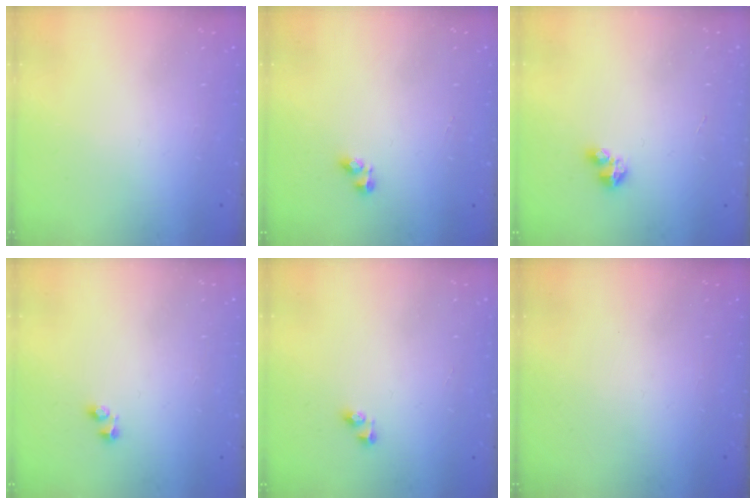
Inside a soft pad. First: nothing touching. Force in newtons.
{"total": 3.0, "press": 2.9, "slide": 0.6}
{"total": 2.8, "press": 2.8, "slide": 0.2}
{"total": 1.9, "press": 1.9, "slide": 0.5}
{"total": 2.5, "press": 2.5, "slide": 0.2}
{"total": 0.0}